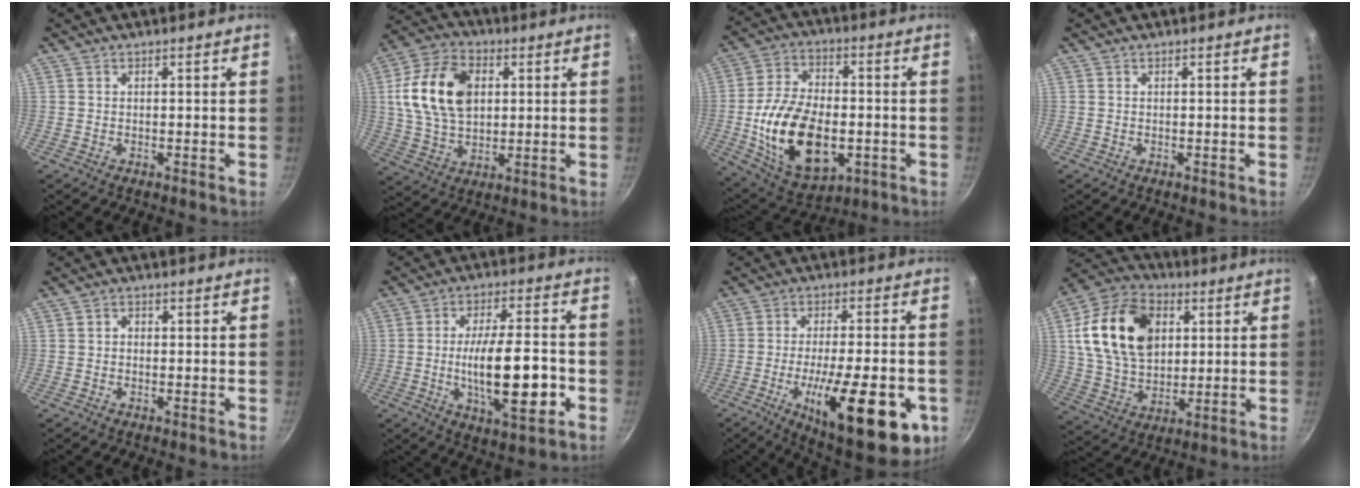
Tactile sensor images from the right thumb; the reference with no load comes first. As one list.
[{"total": 16.3, "force": [3.1, 11.0, 11.6], "torque": [-0.199, 0.002, 0.053]}, {"total": 20.7, "force": [-3.6, 12.6, 16.1], "torque": [-0.277, 0.015, -0.047]}, {"total": 0.0}, {"total": 1.4, "force": [0.0, 1.2, 0.7], "torque": [-0.010, 0.006, -0.004]}, {"total": 16.9, "force": [-3.4, 5.8, 15.5], "torque": [-0.241, 0.017, -0.051]}, {"total": 23.0, "force": [-7.7, 7.5, 20.4], "torque": [-0.272, 0.007, -0.105]}, {"total": 20.1, "force": [4.8, 13.9, 13.7], "torque": [-0.228, -0.001, 0.083]}]